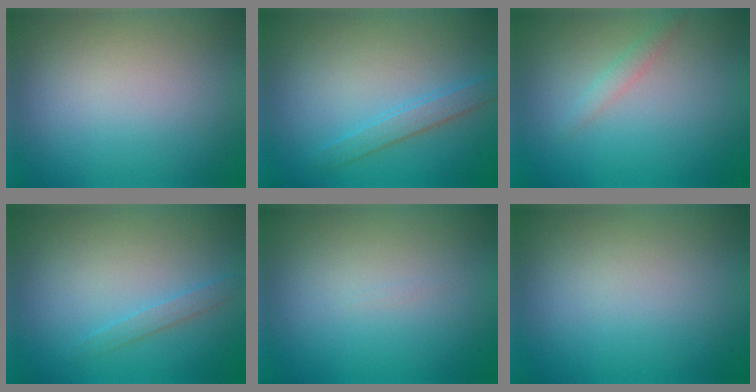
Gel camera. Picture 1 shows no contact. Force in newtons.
{"total": 1.8, "press": 1.8, "slide": 0.1}
{"total": 1.1, "press": 1.1, "slide": 0.1}
{"total": 1.1, "press": 1.1, "slide": 0.1}
{"total": 0.0}
{"total": 0.0}